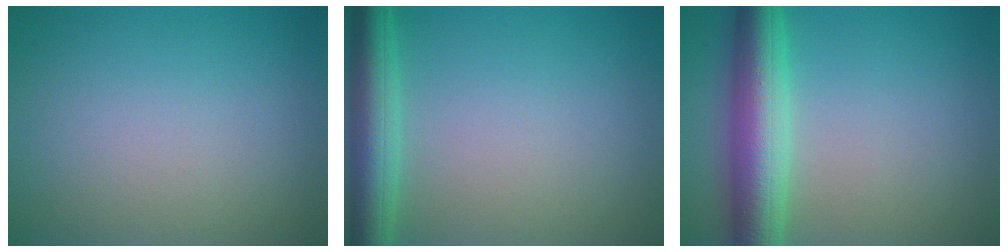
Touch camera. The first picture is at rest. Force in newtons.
{"total": 4.9, "press": 4.9, "slide": 0.3}
{"total": 7.1, "press": 7.1, "slide": 0.1}